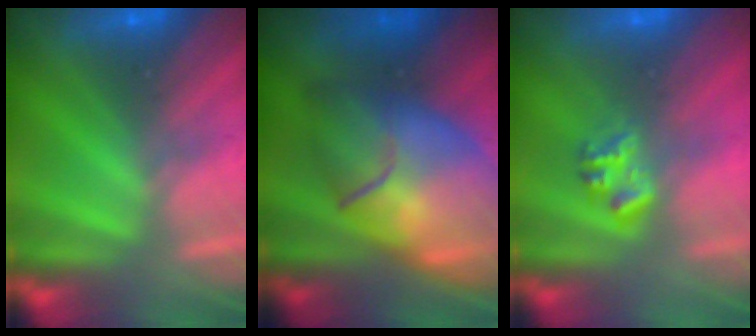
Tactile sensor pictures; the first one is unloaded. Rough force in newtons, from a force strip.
{"total": 8.1}
{"total": 2.3}